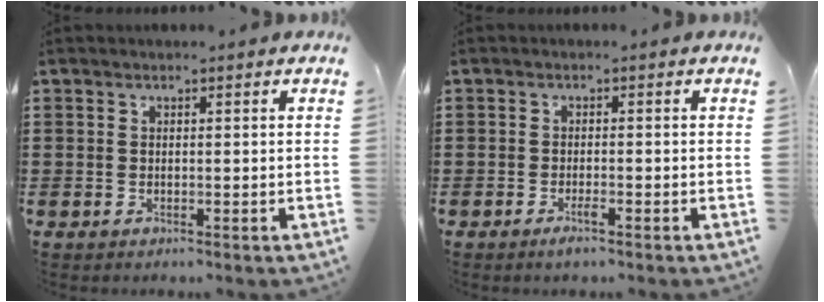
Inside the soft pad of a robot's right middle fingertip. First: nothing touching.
{"total": 1.8, "force": [-1.1, 0.2, 1.3], "torque": [-0.029, -0.005, -0.023]}